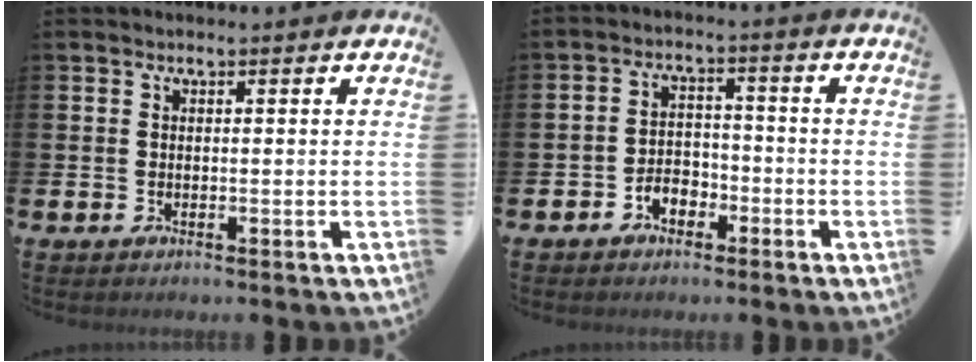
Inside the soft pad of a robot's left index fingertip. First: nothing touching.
{"total": 3.1, "force": [-2.1, 2.0, 1.1], "torque": [-0.022, 0.007, -0.047]}